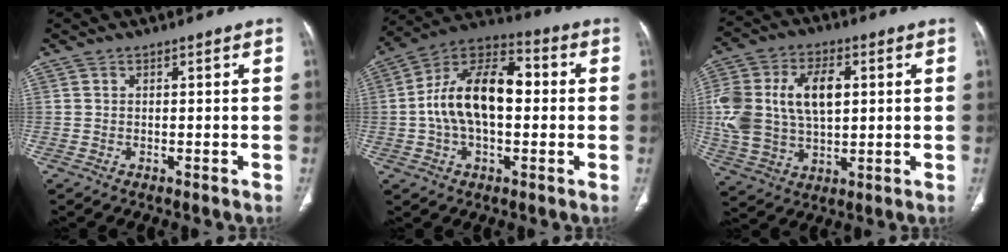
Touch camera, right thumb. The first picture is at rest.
{"total": 16.8, "force": [0.5, 9.5, 13.8], "torque": [-0.232, 0.038, -0.003]}
{"total": 18.2, "force": [2.9, 11.2, 14.0], "torque": [-0.284, 0.009, 0.058]}